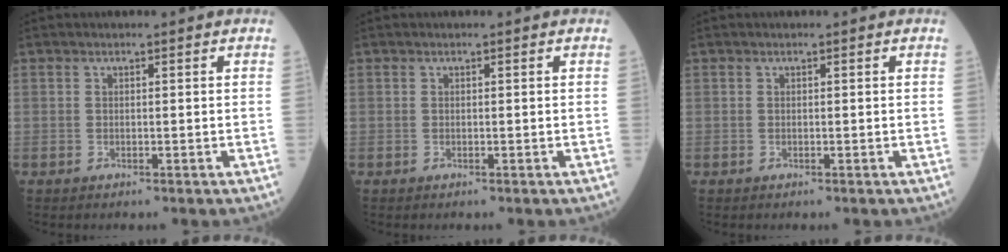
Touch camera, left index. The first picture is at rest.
{"total": 0.0}
{"total": 0.0}